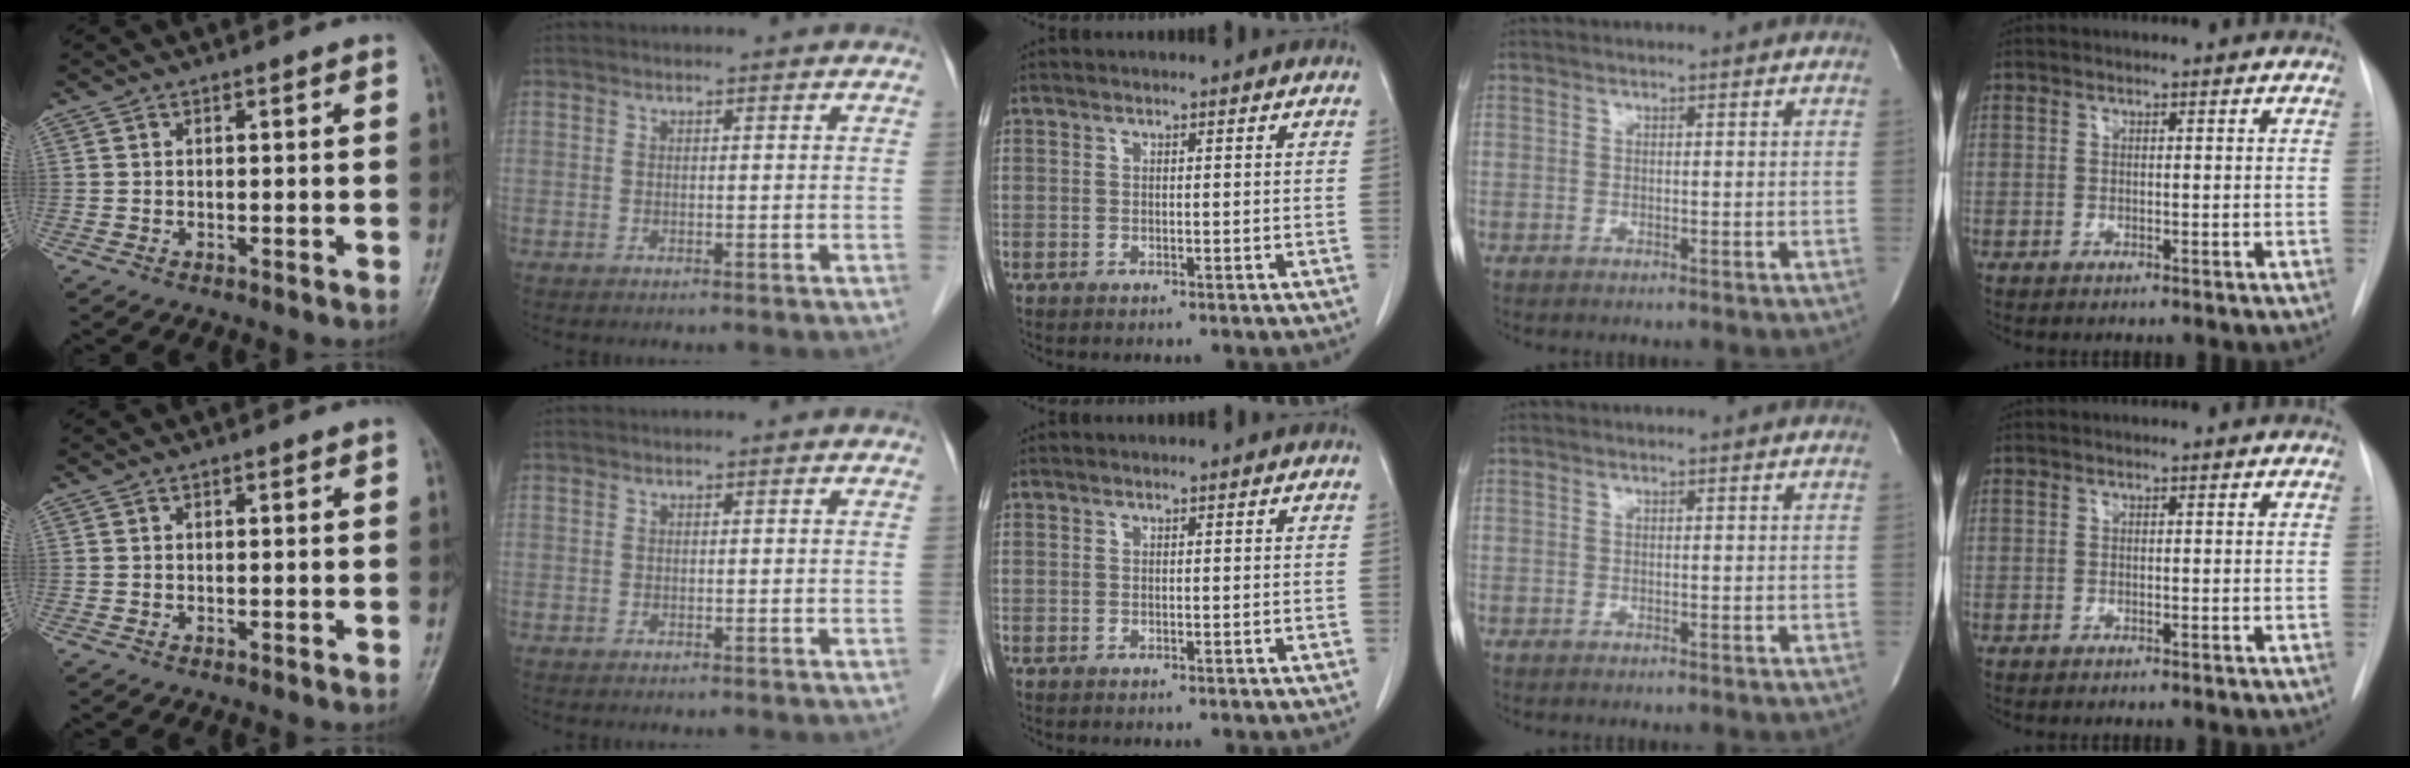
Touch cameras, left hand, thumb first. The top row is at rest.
{}